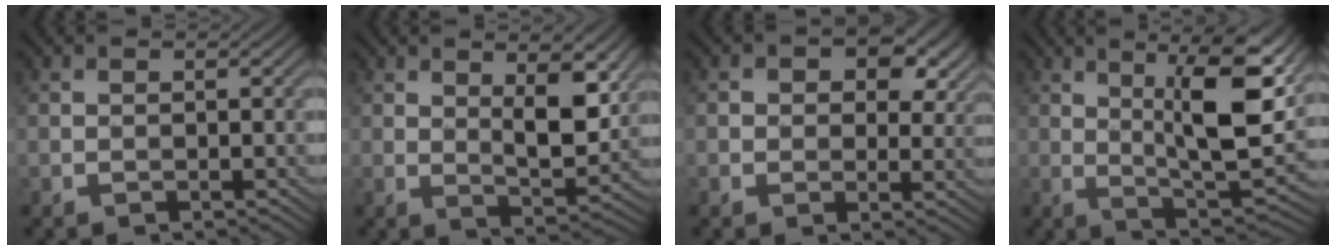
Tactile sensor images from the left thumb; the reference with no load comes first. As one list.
[{"total": 7.3, "force": [2.8, 3.0, 6.1], "torque": [-0.105, -0.009, 0.051]}, {"total": 8.5, "force": [3.3, 5.7, 5.4], "torque": [-0.084, 0.001, 0.048]}, {"total": 13.6, "force": [5.1, 3.7, 12.0], "torque": [-0.181, 0.000, 0.088]}]